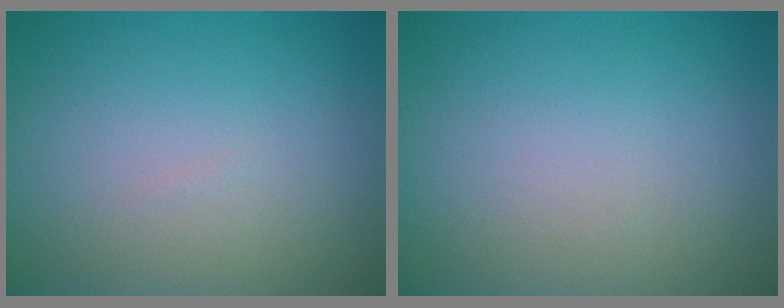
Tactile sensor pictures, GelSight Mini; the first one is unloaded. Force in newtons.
{"total": 0.0}